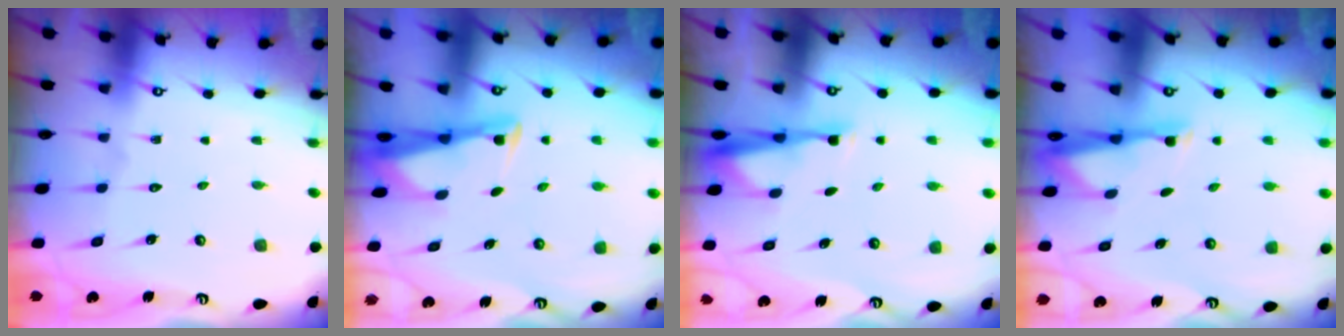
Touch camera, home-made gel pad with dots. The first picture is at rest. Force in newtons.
{"total": 2.7, "press": 2.7, "slide": 0.3}
{"total": 4.1, "press": 4.0, "slide": 0.9}
{"total": 2.8, "press": 2.7, "slide": 0.4}